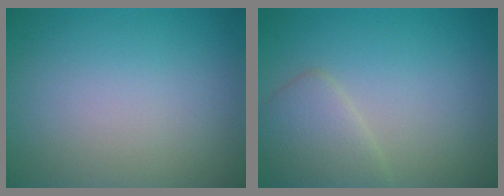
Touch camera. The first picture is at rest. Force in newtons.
{"total": 2.9, "press": 2.9, "slide": 0.1}